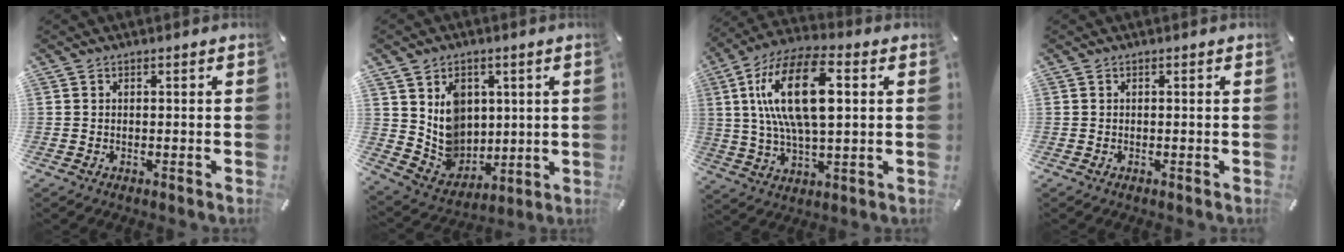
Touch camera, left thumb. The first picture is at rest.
{"total": 10.3, "force": [3.4, 9.3, 2.7], "torque": [-0.052, -0.027, 0.077]}
{"total": 19.0, "force": [4.8, 8.7, 16.2], "torque": [-0.332, -0.001, 0.070]}
{"total": 0.0}